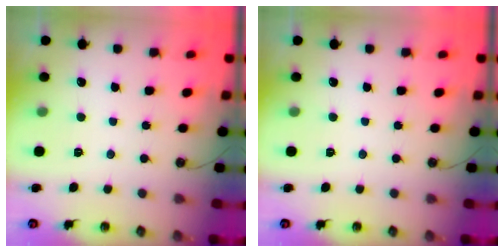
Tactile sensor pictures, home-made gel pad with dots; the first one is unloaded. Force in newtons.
{"total": 0.0}